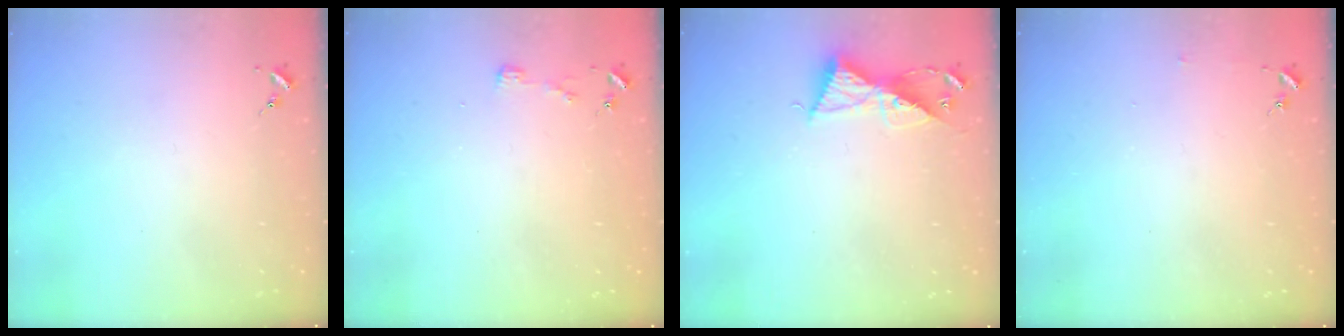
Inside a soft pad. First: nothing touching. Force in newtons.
{"total": 3.3, "press": 3.3, "slide": 0.4}
{"total": 8.8, "press": 8.7, "slide": 0.5}
{"total": 2.5, "press": 2.5, "slide": 0.2}